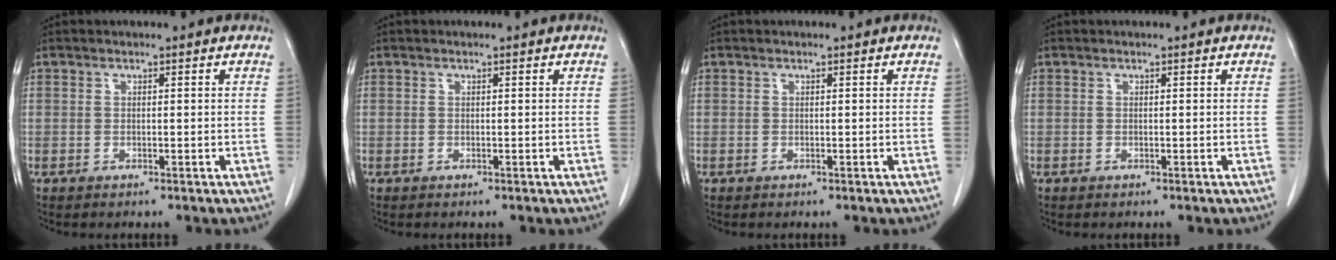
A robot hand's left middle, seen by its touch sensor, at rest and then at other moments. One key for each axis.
{"total": 0.0}
{"total": 0.0}
{"total": 0.0}